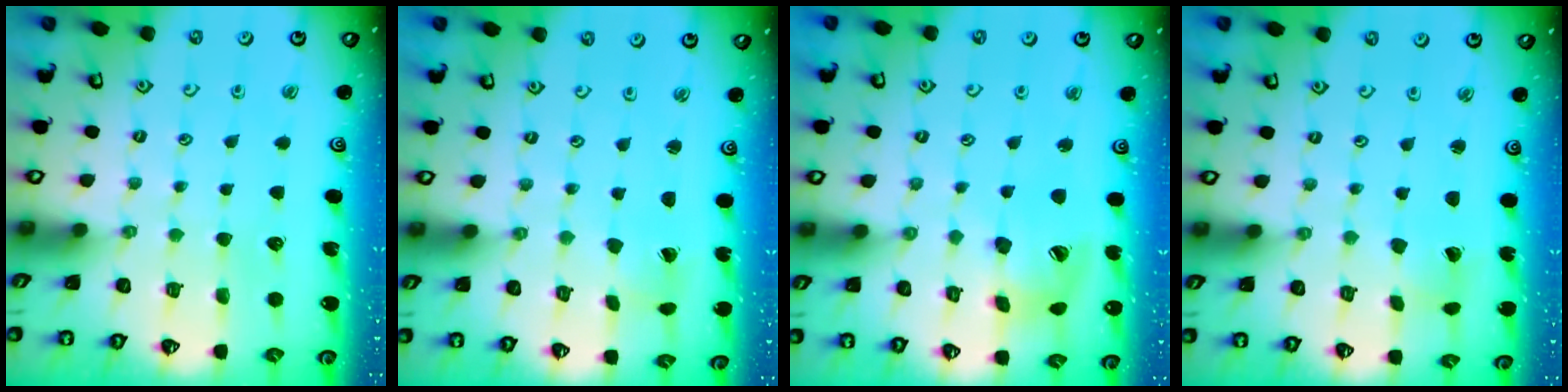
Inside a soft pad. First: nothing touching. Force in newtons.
{"total": 0.9, "press": 0.9, "slide": 0.3}
{"total": 15.8, "press": 15.7, "slide": 2.1}
{"total": 2.4, "press": 2.4, "slide": 0.3}